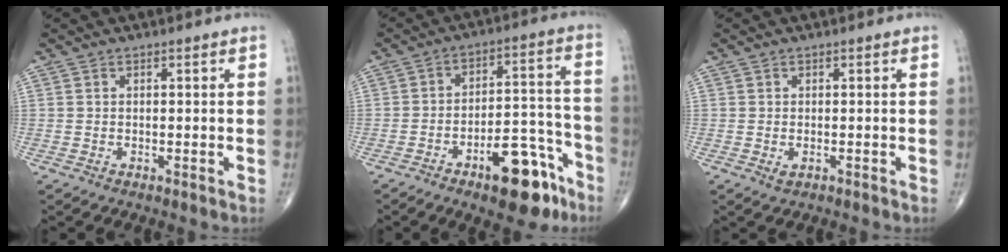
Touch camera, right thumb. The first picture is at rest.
{"total": 14.3, "force": [-8.5, 5.8, 9.9], "torque": [-0.108, 0.074, -0.122]}
{"total": 1.0, "force": [-0.3, 0.5, 0.7], "torque": [-0.010, -0.002, -0.003]}